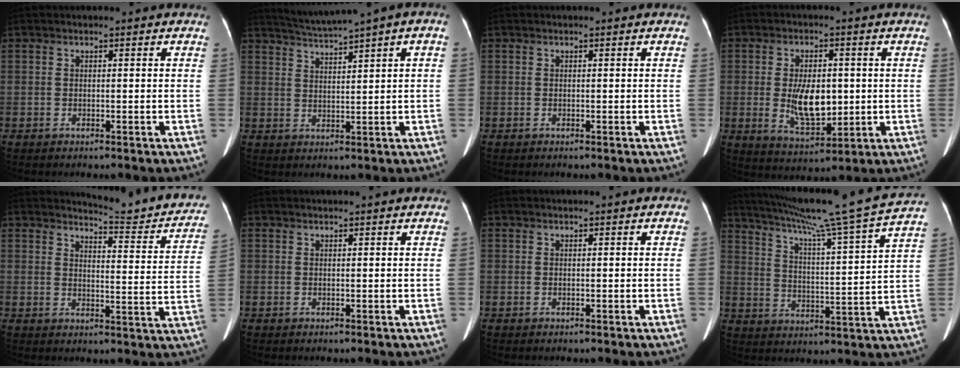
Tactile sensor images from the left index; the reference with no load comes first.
{"total": 5.5, "force": [4.0, -0.7, 3.7], "torque": [-0.065, 0.017, 0.074]}
{"total": 0.0}
{"total": 8.6, "force": [-0.4, 4.1, 7.5], "torque": [-0.144, -0.006, 0.003]}
{"total": 13.0, "force": [12.4, 1.0, 3.7], "torque": [-0.035, -0.059, 0.132]}
{"total": 2.8, "force": [2.6, -0.1, 1.0], "torque": [-0.012, 0.023, 0.033]}
{"total": 0.0}
{"total": 22.8, "force": [19.5, -2.2, 11.7], "torque": [-0.198, -0.029, 0.269]}